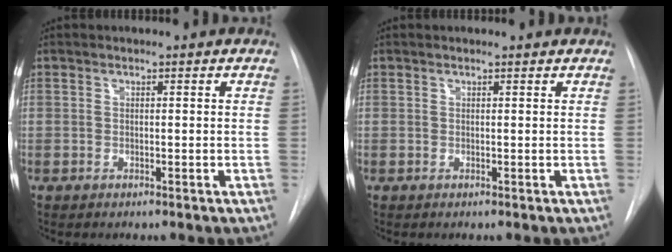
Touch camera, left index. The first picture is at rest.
{"total": 1.1, "force": [1.1, 0.0, 0.1], "torque": [-0.009, 0.006, 0.013]}